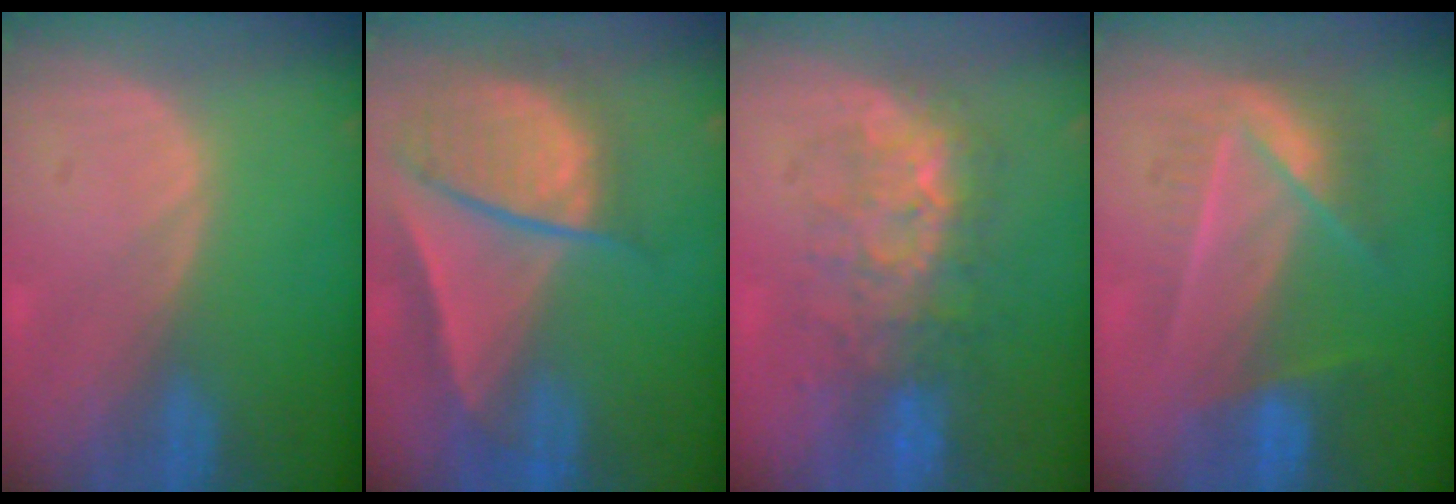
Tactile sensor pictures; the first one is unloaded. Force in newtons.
{"total": 9.4, "press": 8.1, "slide": 4.8}
{"total": 7.9, "press": 7.7, "slide": 1.9}
{"total": 7.3, "press": 6.6, "slide": 3.0}